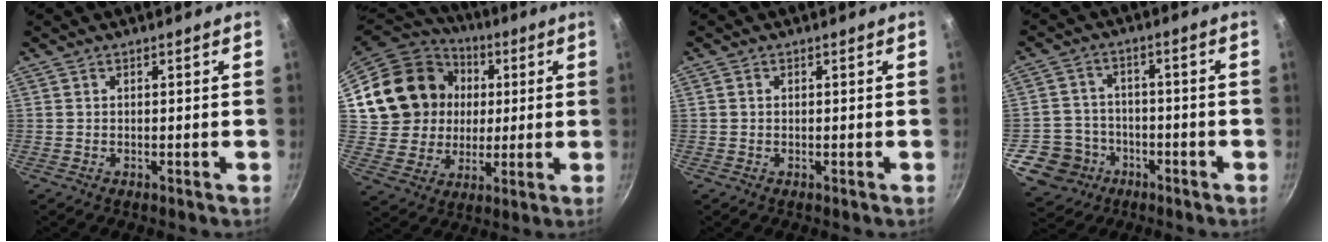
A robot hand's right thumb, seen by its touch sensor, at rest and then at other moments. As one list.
[{"total": 19.4, "force": [4.2, 17.1, 8.1], "torque": [-0.144, 0.020, 0.083]}, {"total": 0.0}, {"total": 9.5, "force": [-4.3, 8.1, 2.2], "torque": [-0.016, 0.039, -0.069]}]